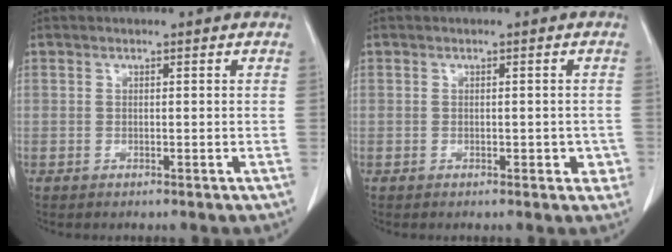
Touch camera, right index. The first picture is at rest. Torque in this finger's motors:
{"motor_torque": [0.14, 0.06, -0.04, 0.00]}